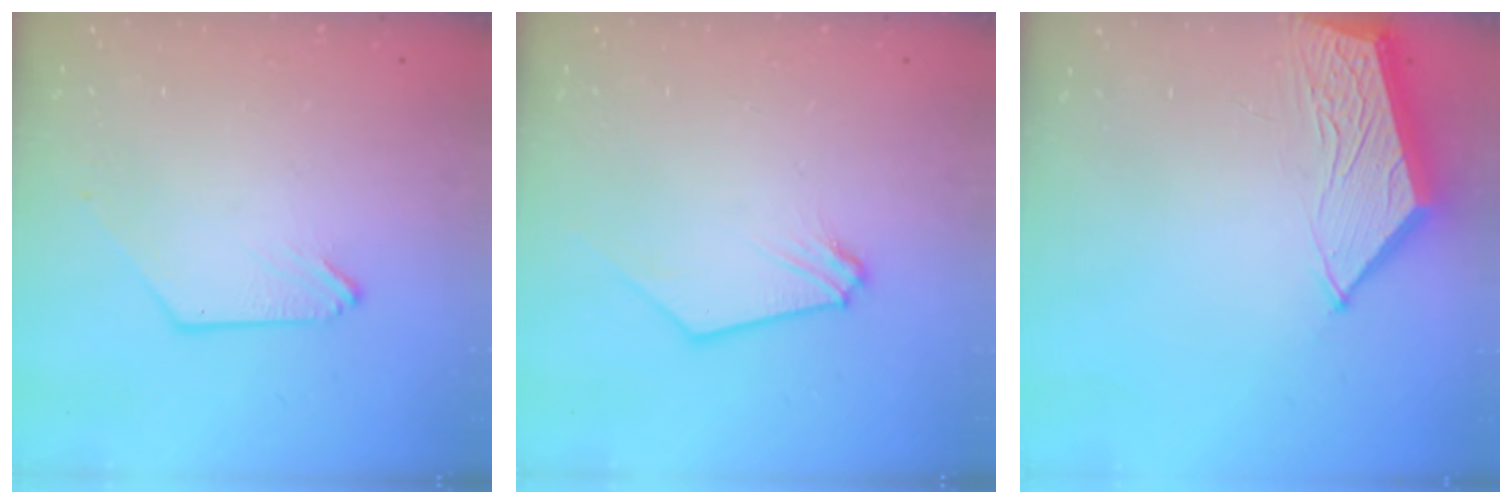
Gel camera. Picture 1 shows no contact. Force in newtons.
{"total": 0.9, "press": 0.8, "slide": 0.2}
{"total": 6.7, "press": 6.7, "slide": 0.5}